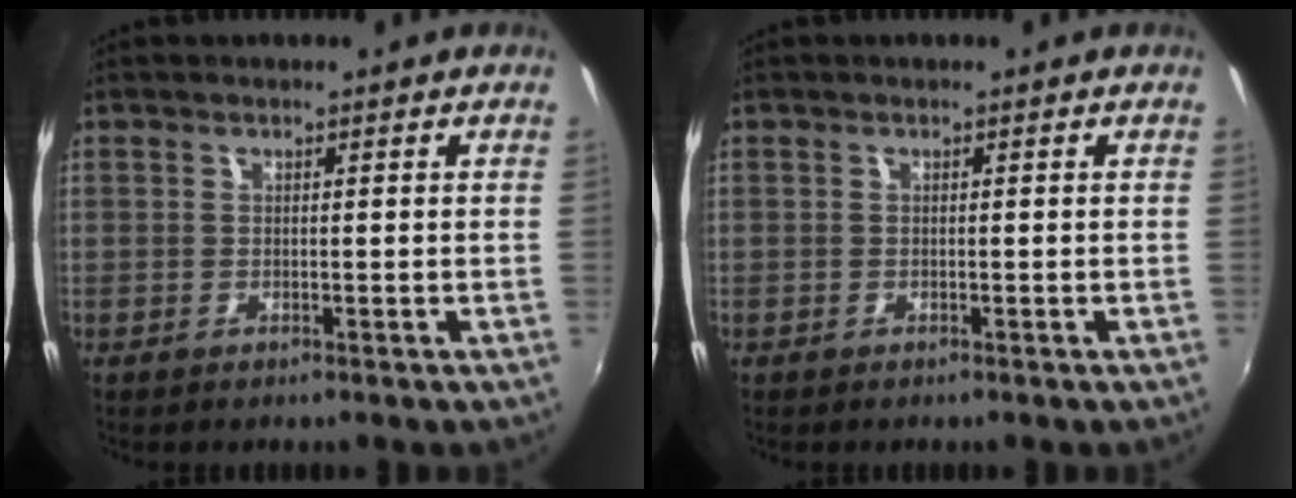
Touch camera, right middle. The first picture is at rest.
{"total": 0.0}